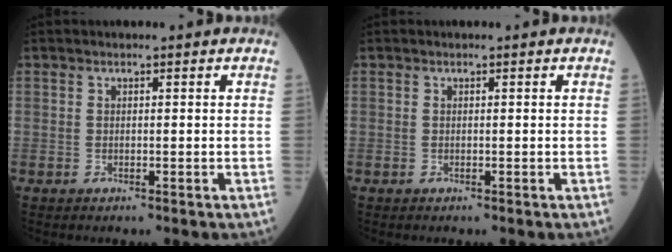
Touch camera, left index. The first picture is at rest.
{"total": 0.0}